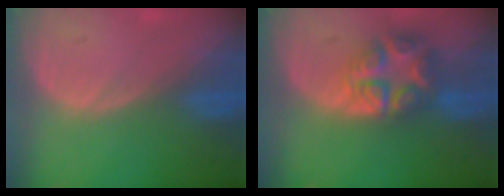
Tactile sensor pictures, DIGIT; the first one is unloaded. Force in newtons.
{"total": 7.9, "press": 6.9, "slide": 3.9}